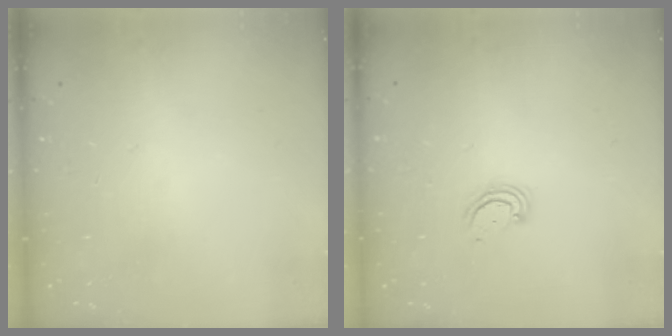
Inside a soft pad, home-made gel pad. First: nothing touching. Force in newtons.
{"total": 3.3, "press": 3.2, "slide": 0.4}